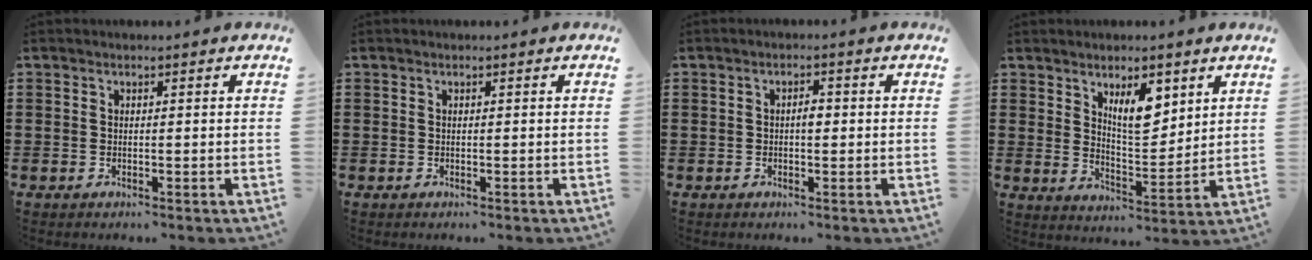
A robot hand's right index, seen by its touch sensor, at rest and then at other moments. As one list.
[{"total": 0.0}, {"total": 1.8, "force": [-0.1, 0.7, 1.6], "torque": [-0.030, 0.002, -0.003]}, {"total": 7.4, "force": [4.1, 3.1, 5.3], "torque": [-0.084, -0.013, 0.067]}]